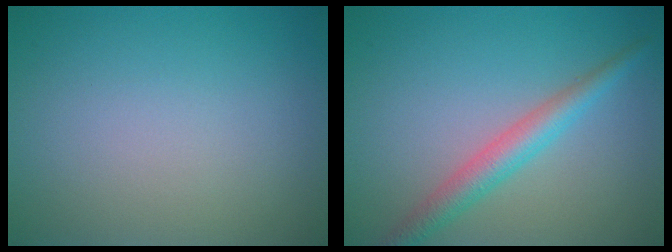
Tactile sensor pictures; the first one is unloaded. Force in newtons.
{"total": 3.3, "press": 3.3, "slide": 0.1}